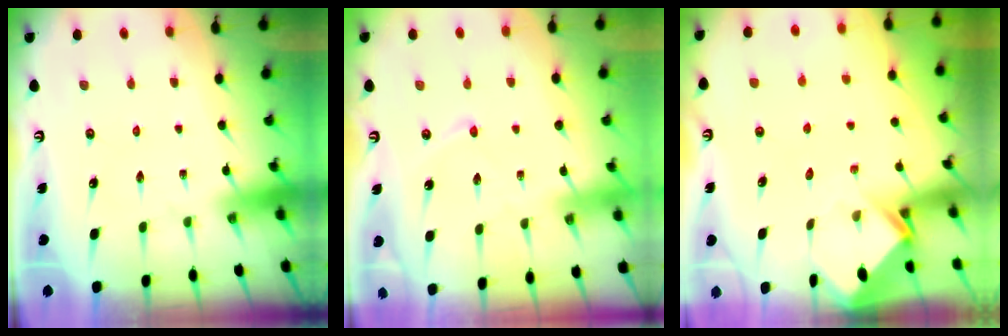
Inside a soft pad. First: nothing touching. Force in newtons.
{"total": 2.1, "press": 2.1, "slide": 0.2}
{"total": 3.7, "press": 3.6, "slide": 0.2}